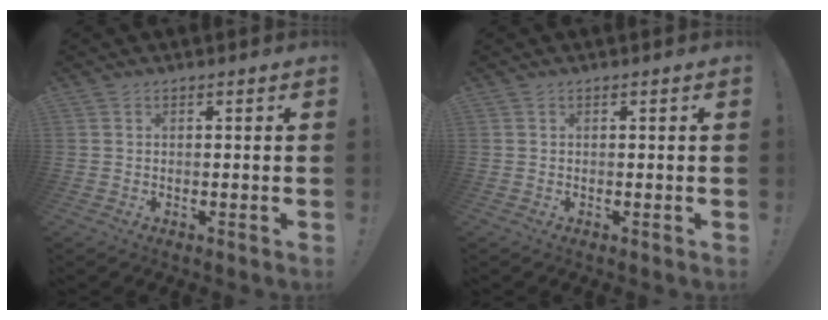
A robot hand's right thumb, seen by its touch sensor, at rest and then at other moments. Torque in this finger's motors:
{"motor_torque": [0.00, 0.00, 0.00, 0.01, 0.00]}